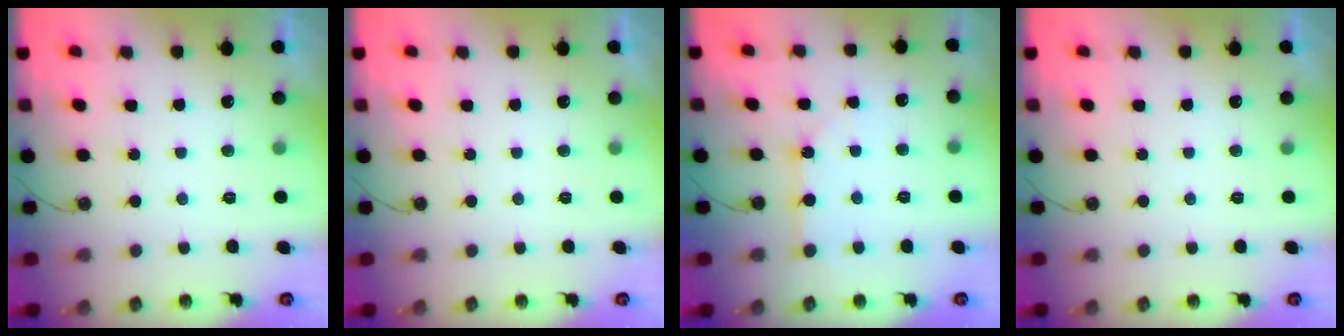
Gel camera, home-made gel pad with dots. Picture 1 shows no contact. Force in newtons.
{"total": 0.0}
{"total": 3.3, "press": 3.2, "slide": 0.2}
{"total": 0.0}